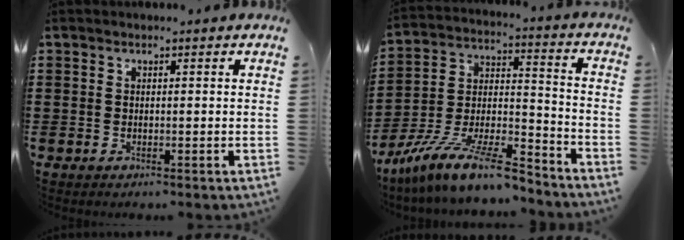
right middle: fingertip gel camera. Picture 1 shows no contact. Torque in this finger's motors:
{"motor_torque": [1.51, -0.63, 0.76, 0.13]}